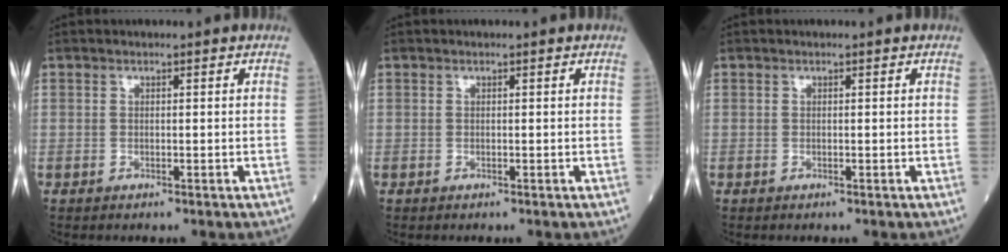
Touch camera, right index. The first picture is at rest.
{"total": 0.0}
{"total": 0.0}